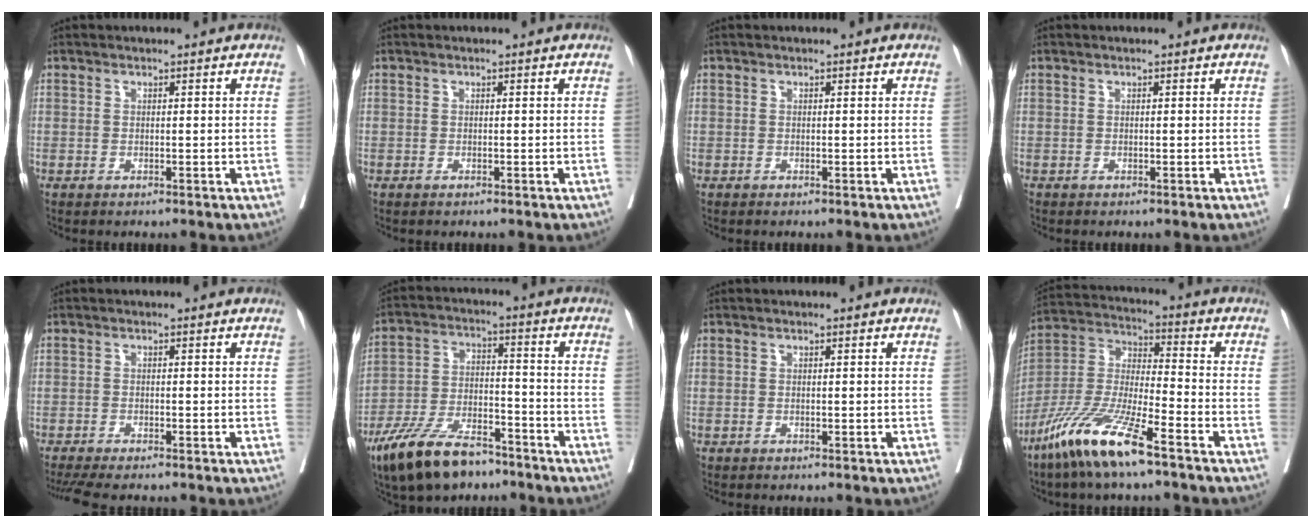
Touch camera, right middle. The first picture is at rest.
{"total": 0.0}
{"total": 0.0}
{"total": 0.0}
{"total": 6.1, "force": [-5.1, 1.0, 3.1], "torque": [-0.041, -0.013, -0.082]}
{"total": 12.9, "force": [-9.7, 4.5, 7.1], "torque": [-0.136, -0.008, -0.177]}
{"total": 0.0}
{"total": 14.4, "force": [-9.4, 1.5, 10.8], "torque": [-0.233, -0.024, -0.185]}